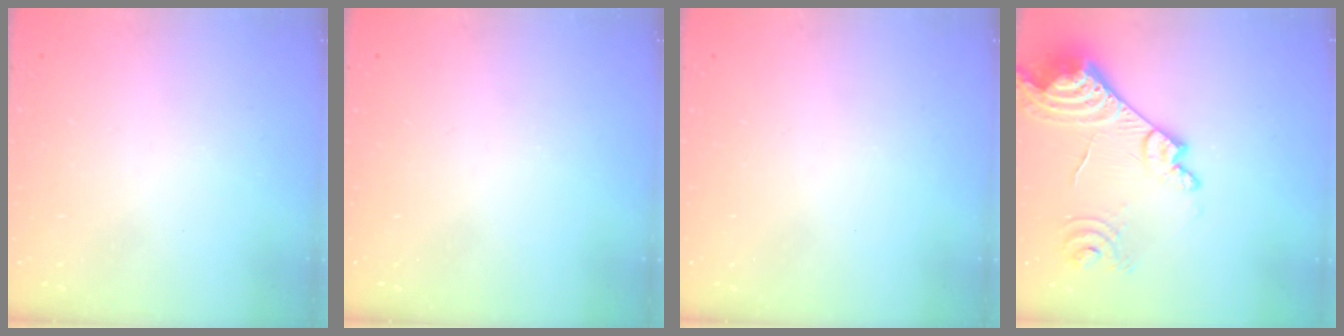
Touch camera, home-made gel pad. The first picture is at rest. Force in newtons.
{"total": 0.0}
{"total": 0.0}
{"total": 19.0, "press": 18.9, "slide": 1.8}